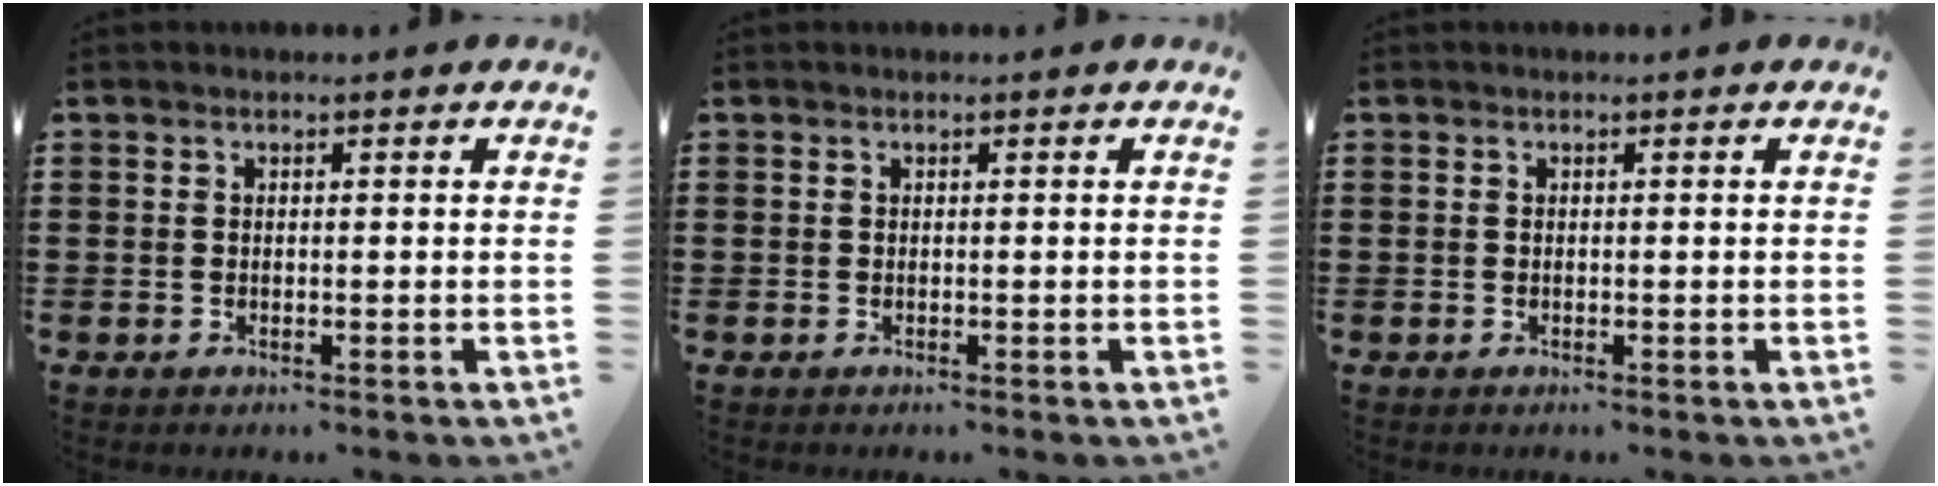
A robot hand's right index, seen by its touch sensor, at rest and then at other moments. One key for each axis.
{"total": 0.0}
{"total": 0.0}